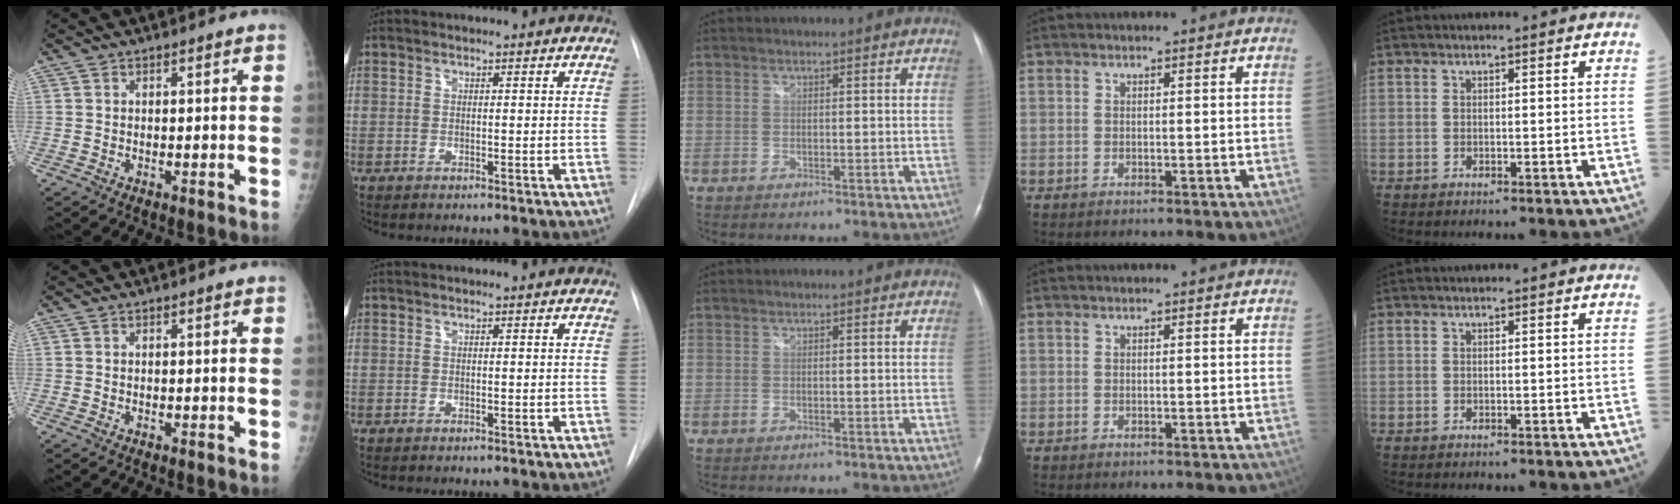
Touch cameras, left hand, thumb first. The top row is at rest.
{}